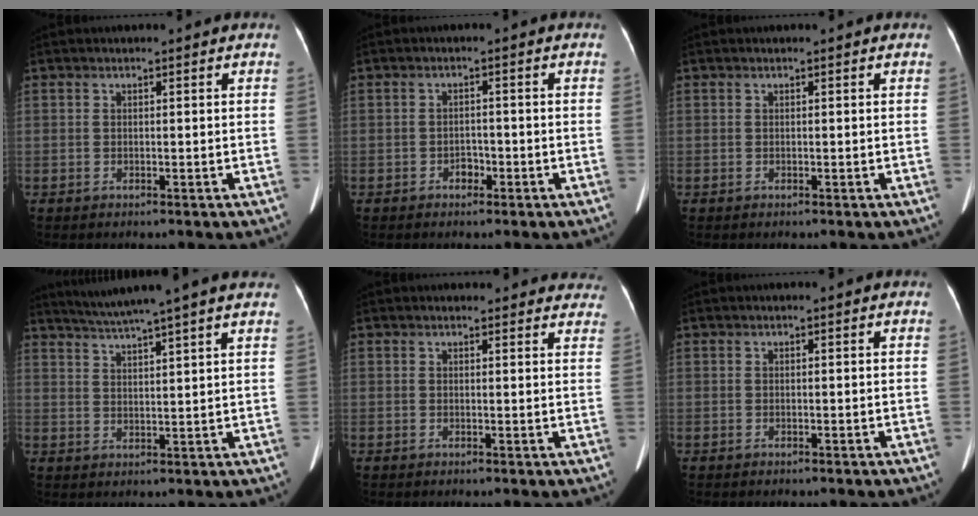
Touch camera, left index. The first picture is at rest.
{"total": 1.7, "force": [-1.2, 1.0, 0.6], "torque": [-0.005, -0.002, -0.019]}
{"total": 0.0}
{"total": 10.8, "force": [9.4, -1.5, 5.3], "torque": [-0.096, 0.021, 0.129]}
{"total": 12.8, "force": [12.0, 3.7, 2.2], "torque": [0.010, -0.004, 0.110]}
{"total": 0.0}